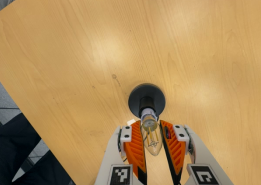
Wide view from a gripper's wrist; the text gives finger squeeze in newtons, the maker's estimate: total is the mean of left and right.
{"total": 13.3, "left": 13.5, "right": 13.1}